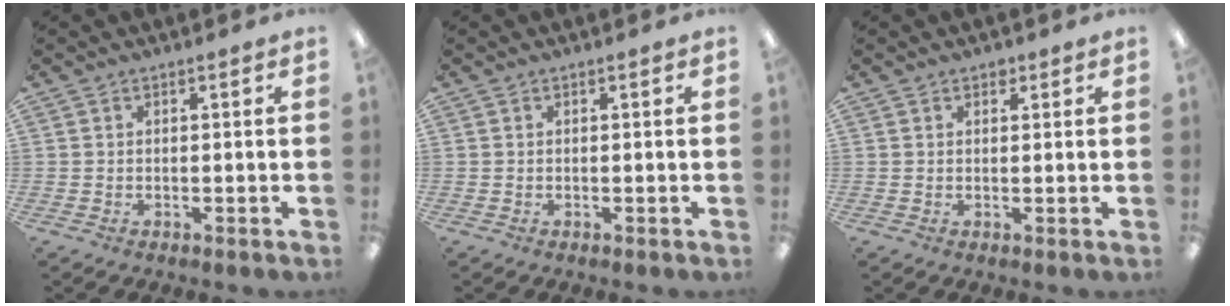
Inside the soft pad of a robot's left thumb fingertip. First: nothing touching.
{"total": 0.0}
{"total": 1.6, "force": [1.2, 0.9, 0.5], "torque": [-0.003, -0.002, 0.020]}